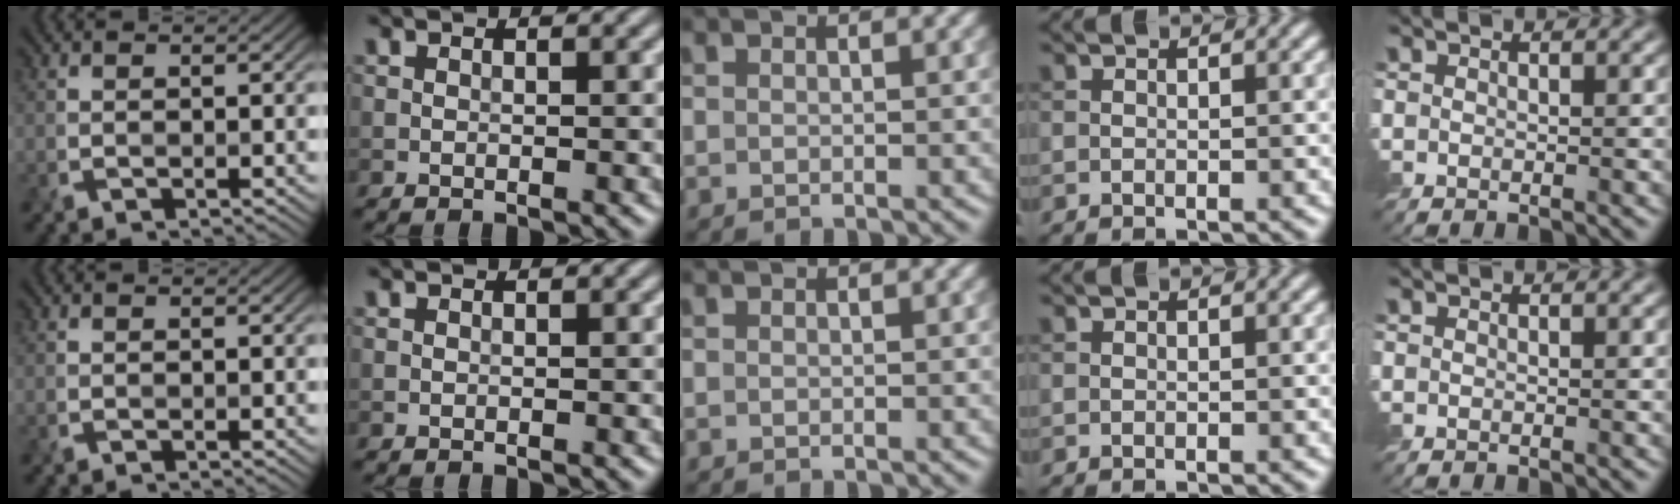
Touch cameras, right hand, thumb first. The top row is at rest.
{}